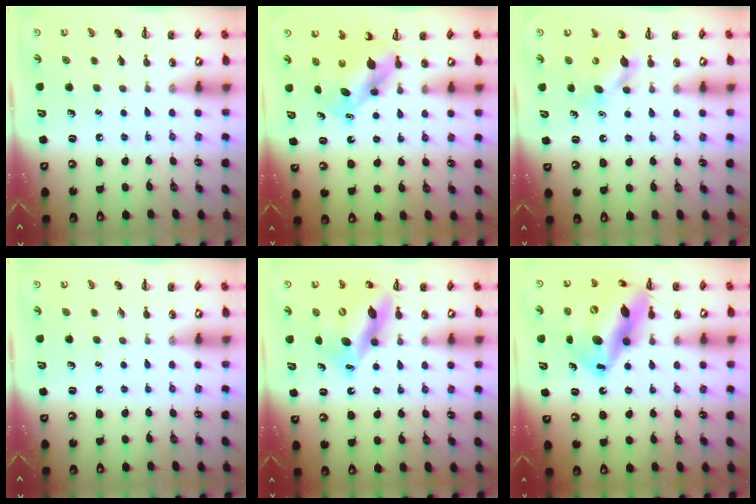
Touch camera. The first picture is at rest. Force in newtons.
{"total": 5.5, "press": 5.4, "slide": 0.7}
{"total": 7.7, "press": 7.6, "slide": 1.4}
{"total": 0.0}
{"total": 13.8, "press": 13.2, "slide": 4.0}
{"total": 19.8, "press": 19.1, "slide": 5.5}